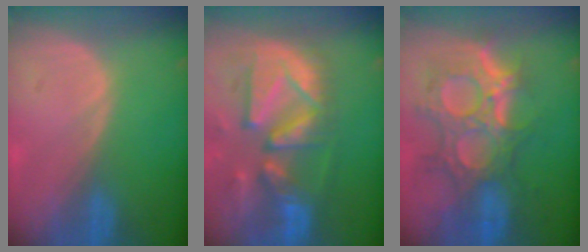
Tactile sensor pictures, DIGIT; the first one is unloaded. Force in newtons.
{"total": 13.3, "press": 11.4, "slide": 6.9}
{"total": 11.9, "press": 10.7, "slide": 5.3}